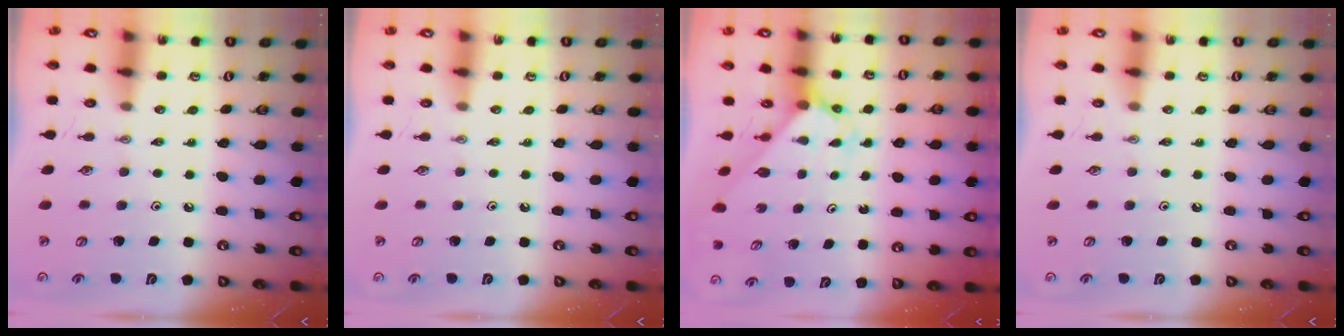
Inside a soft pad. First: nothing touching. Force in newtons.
{"total": 0.0}
{"total": 2.4, "press": 2.4, "slide": 0.2}
{"total": 0.0}